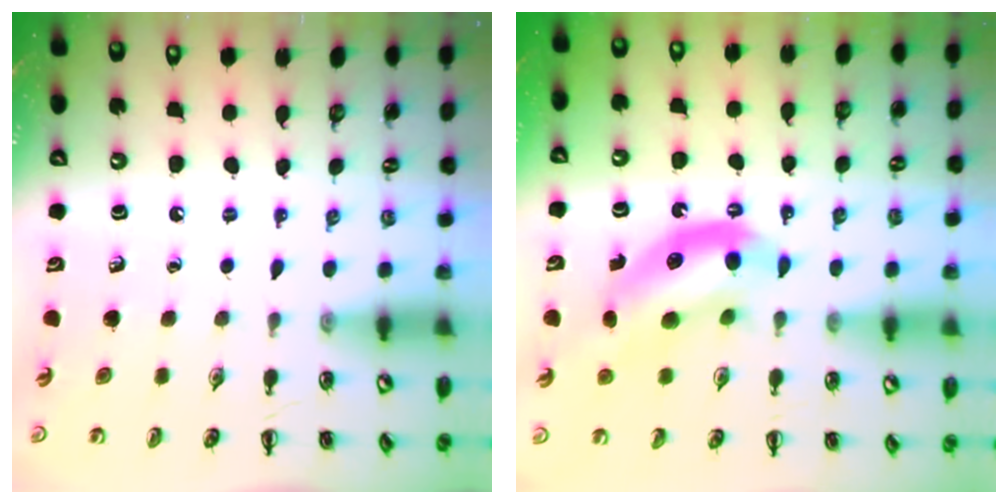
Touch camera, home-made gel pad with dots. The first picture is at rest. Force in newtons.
{"total": 11.4, "press": 11.0, "slide": 2.9}